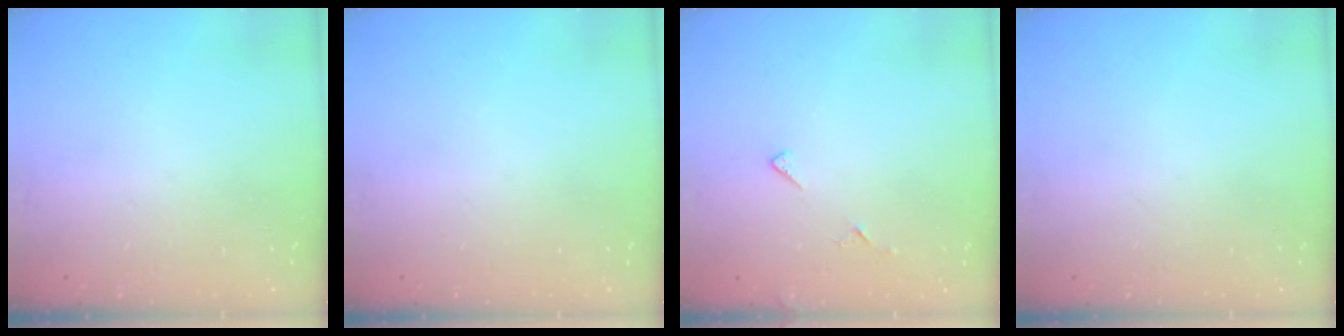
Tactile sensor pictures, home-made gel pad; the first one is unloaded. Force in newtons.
{"total": 0.0}
{"total": 5.4, "press": 5.4, "slide": 0.5}
{"total": 0.0}